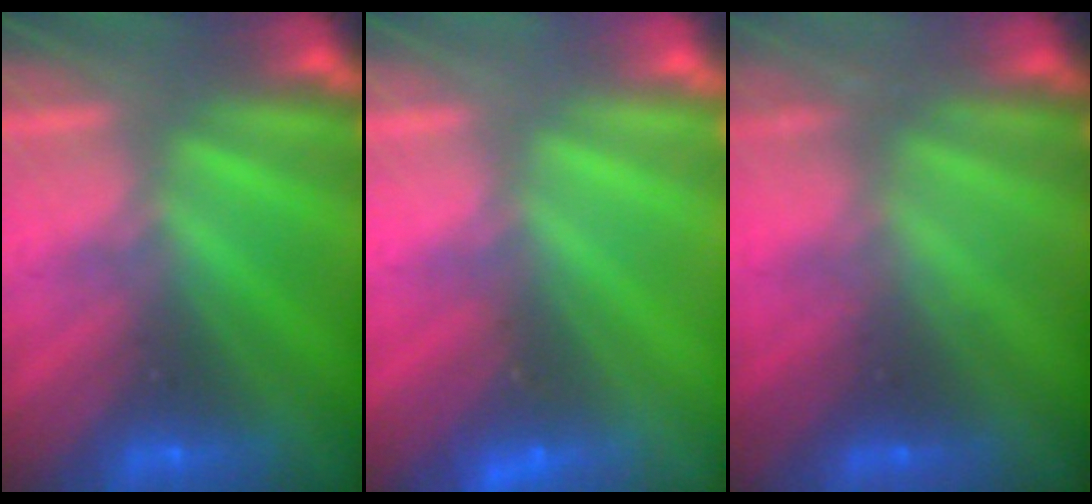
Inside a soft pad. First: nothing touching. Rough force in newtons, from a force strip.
{"total": 2.3}
{"total": 2.3}